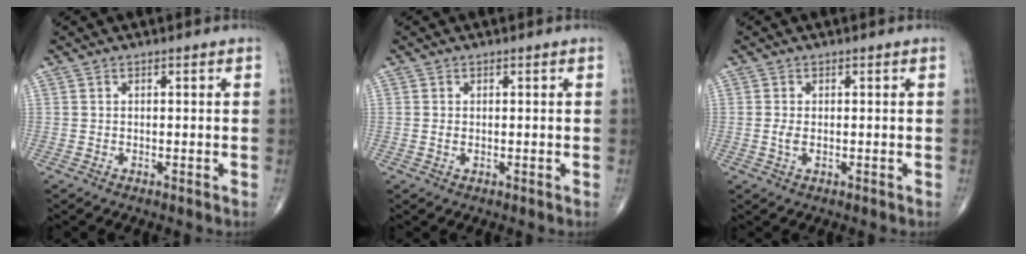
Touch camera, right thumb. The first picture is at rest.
{"total": 0.9, "force": [0.0, 0.6, 0.7], "torque": [-0.014, 0.000, 0.001]}
{"total": 1.8, "force": [-0.2, 1.0, 1.5], "torque": [-0.035, -0.003, -0.004]}